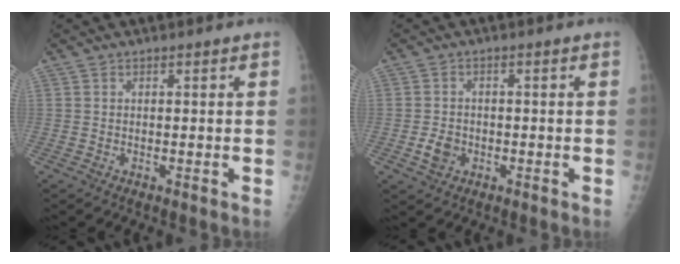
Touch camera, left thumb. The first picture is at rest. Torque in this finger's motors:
{"motor_torque": [-0.11, 0.09, 0.04, 0.02, 0.01]}